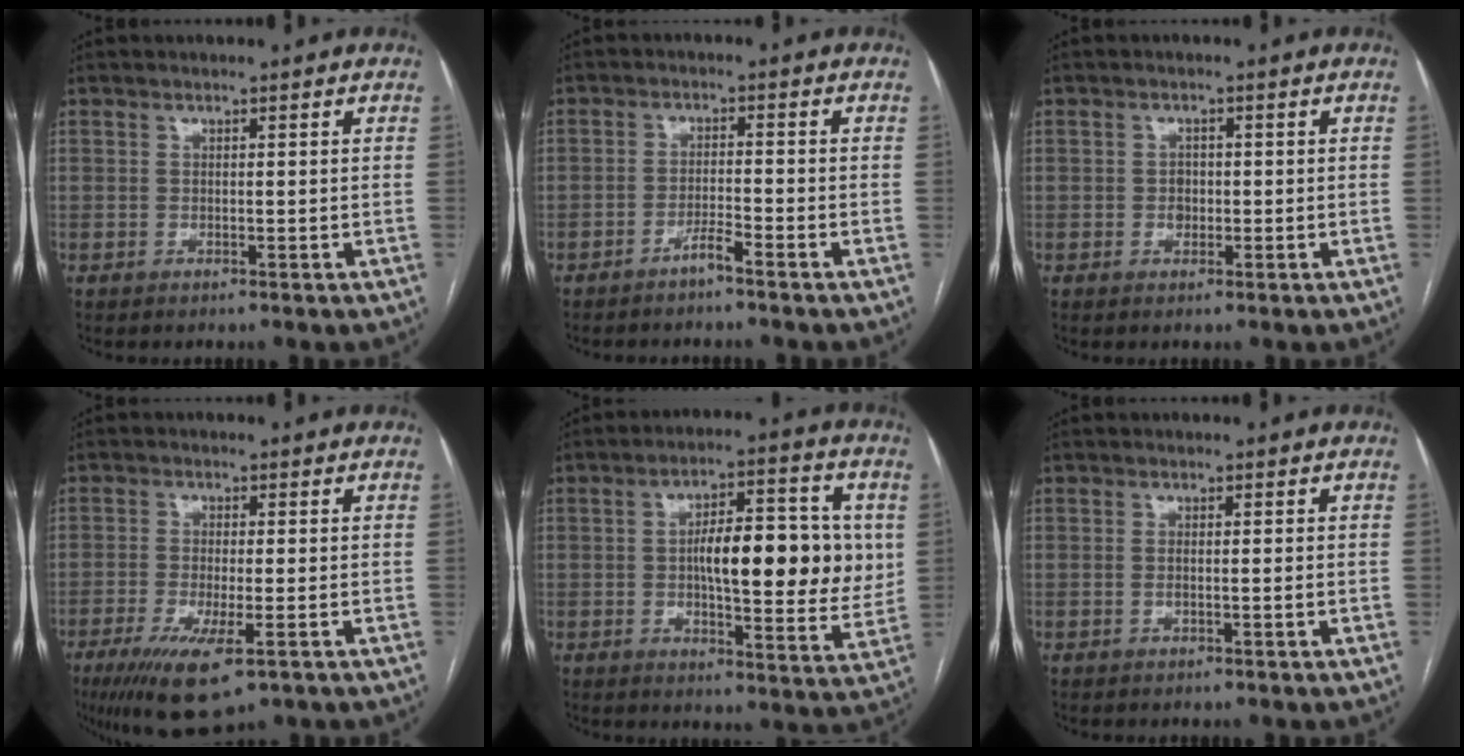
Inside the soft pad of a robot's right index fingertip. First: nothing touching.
{"total": 2.6, "force": [-2.1, -0.2, 1.4], "torque": [-0.026, 0.000, -0.041]}
{"total": 1.7, "force": [-0.3, 1.4, 0.9], "torque": [-0.012, 0.004, -0.002]}
{"total": 9.7, "force": [-5.2, 2.1, 7.9], "torque": [-0.141, -0.026, -0.083]}
{"total": 15.6, "force": [1.4, 5.0, 14.8], "torque": [-0.212, 0.019, 0.022]}
{"total": 1.3, "force": [-0.3, 0.1, 1.3], "torque": [-0.027, 0.002, -0.001]}